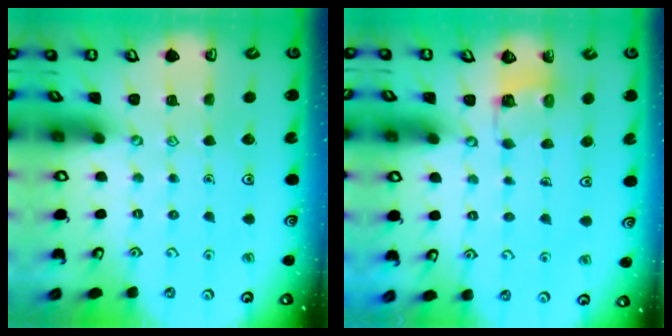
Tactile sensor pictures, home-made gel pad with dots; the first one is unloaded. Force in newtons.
{"total": 2.8, "press": 2.8, "slide": 0.2}